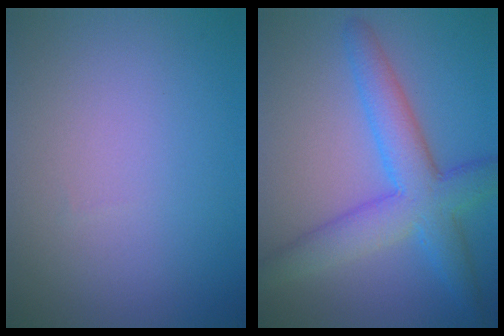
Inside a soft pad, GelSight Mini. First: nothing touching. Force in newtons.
{"total": 6.5, "press": 6.5, "slide": 0.1}